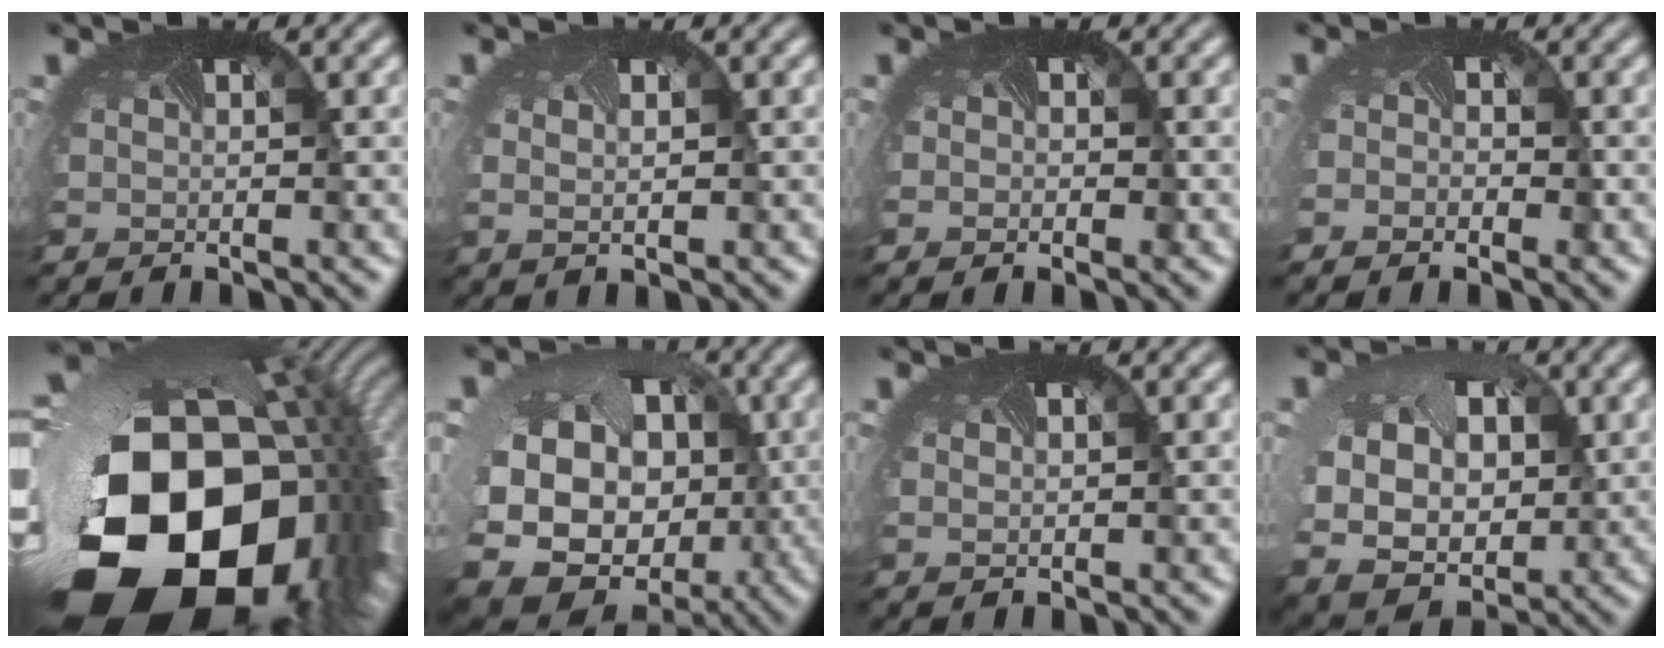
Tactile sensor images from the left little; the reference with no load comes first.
{"total": 0.8, "force": [0.1, 0.3, 0.7], "torque": [-0.017, -0.001, 0.005]}
{"total": 0.7, "force": [-0.4, 0.5, 0.3], "torque": [-0.005, -0.006, -0.005]}
{"total": 1.3, "force": [-0.8, 0.7, 0.7], "torque": [-0.012, -0.012, -0.011]}
{"total": 21.6, "force": [-6.2, 14.9, 14.3], "torque": [-0.291, -0.111, -0.073]}
{"total": 16.9, "force": [-2.1, 13.4, 10.0], "torque": [-0.204, -0.048, -0.032]}
{"total": 0.7, "force": [0.0, 0.5, 0.4], "torque": [-0.008, 0.000, 0.001]}
{"total": 9.2, "force": [0.3, 7.4, 5.6], "torque": [-0.113, -0.023, 0.014]}